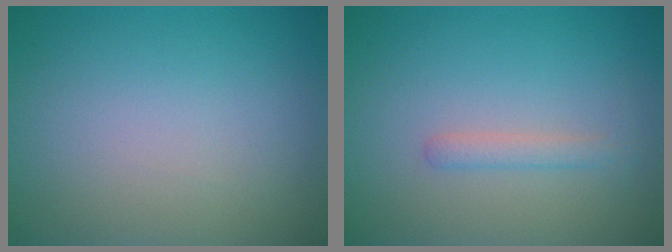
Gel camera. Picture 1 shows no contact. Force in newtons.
{"total": 1.4, "press": 1.4, "slide": 0.0}